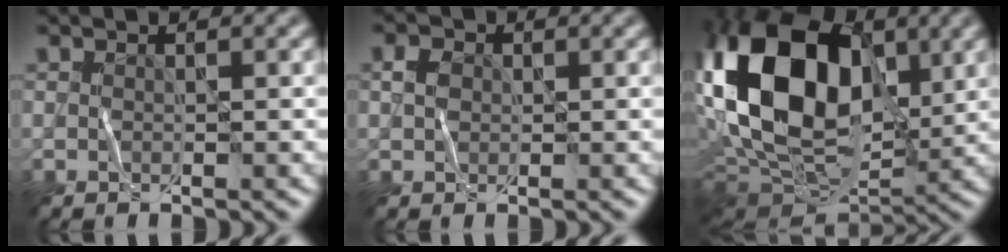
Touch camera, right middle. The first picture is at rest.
{"total": 1.5, "force": [0.1, 1.3, 0.7], "torque": [-0.014, 0.005, -0.002]}
{"total": 18.4, "force": [3.4, 11.6, 13.8], "torque": [-0.281, 0.029, 0.040]}